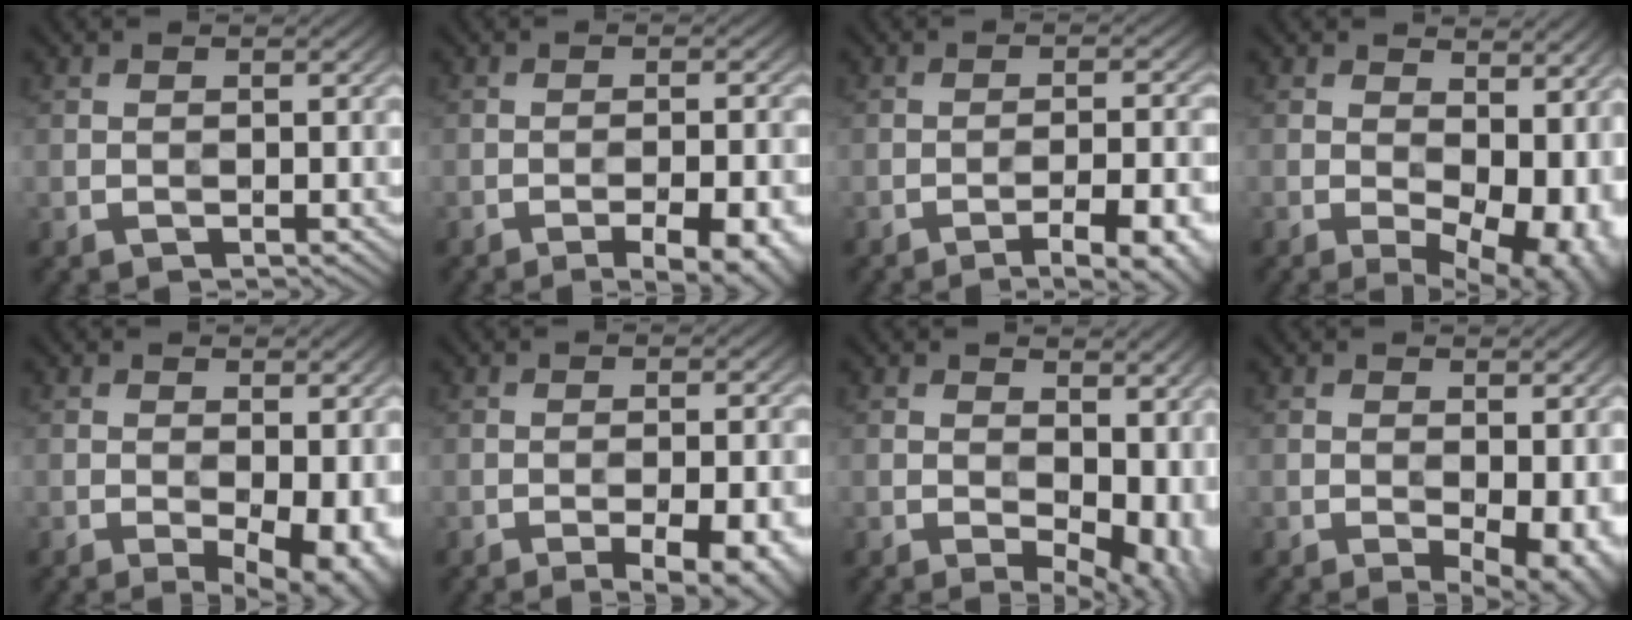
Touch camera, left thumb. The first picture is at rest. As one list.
[{"total": 8.0, "force": [-4.8, 2.2, 6.1], "torque": [-0.089, 0.007, -0.050]}, {"total": 9.8, "force": [-6.6, 2.2, 6.9], "torque": [-0.097, 0.014, -0.074]}, {"total": 14.4, "force": [-1.4, 8.0, 11.8], "torque": [-0.148, -0.028, 0.017]}, {"total": 6.8, "force": [-1.8, 2.7, 6.0], "torque": [-0.089, -0.015, -0.016]}, {"total": 7.3, "force": [-3.7, 2.1, 5.9], "torque": [-0.092, 0.000, -0.038]}, {"total": 11.7, "force": [-0.5, 6.8, 9.5], "torque": [-0.118, -0.021, 0.018]}, {"total": 5.5, "force": [-1.3, 2.4, 4.8], "torque": [-0.066, -0.011, -0.013]}]